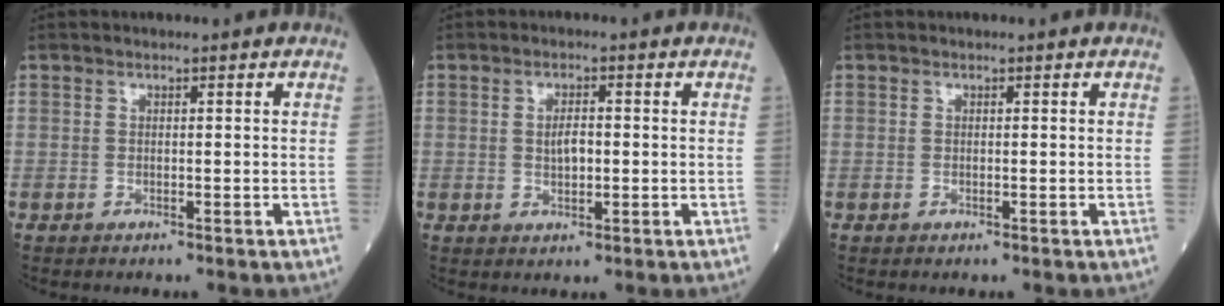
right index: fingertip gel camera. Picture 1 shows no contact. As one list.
[{"total": 2.8, "force": [0.0, 1.2, 2.6], "torque": [-0.045, 0.001, 0.002]}, {"total": 0.0}]